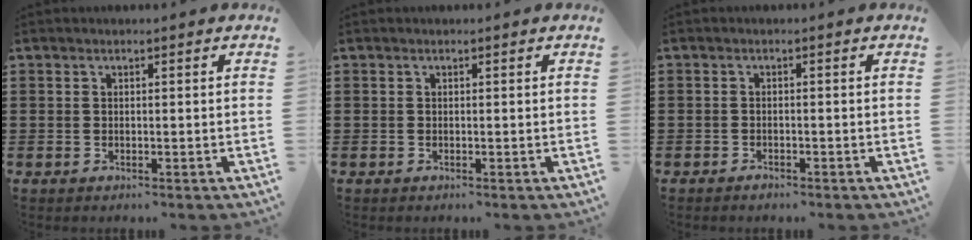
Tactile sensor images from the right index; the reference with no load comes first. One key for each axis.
{"total": 0.0}
{"total": 0.8, "fx": -0.8, "fy": 0.2, "fz": 0.1, "tx": -0.006, "ty": -0.002, "tz": -0.016}